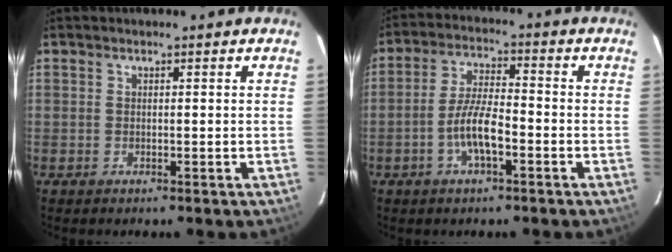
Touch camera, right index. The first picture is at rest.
{"total": 7.3, "force": [-3.0, 1.8, 6.4], "torque": [-0.132, 0.006, -0.056]}